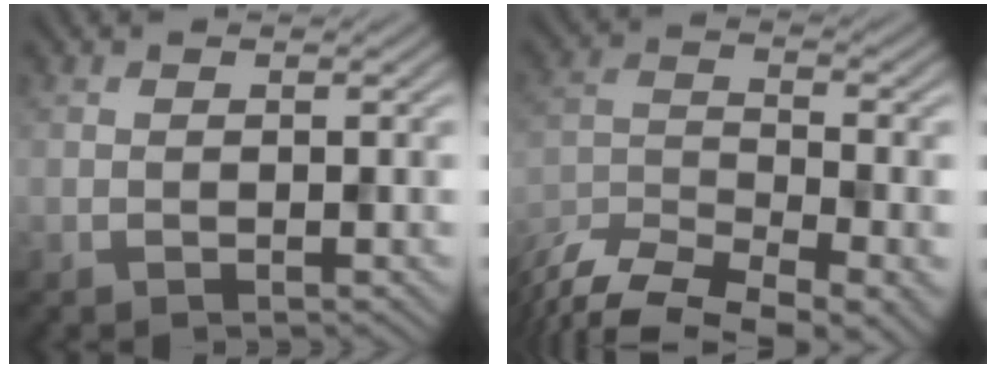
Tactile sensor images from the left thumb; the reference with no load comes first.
{"total": 11.8, "force": [-9.8, 3.0, 5.9], "torque": [-0.128, -0.018, -0.175]}